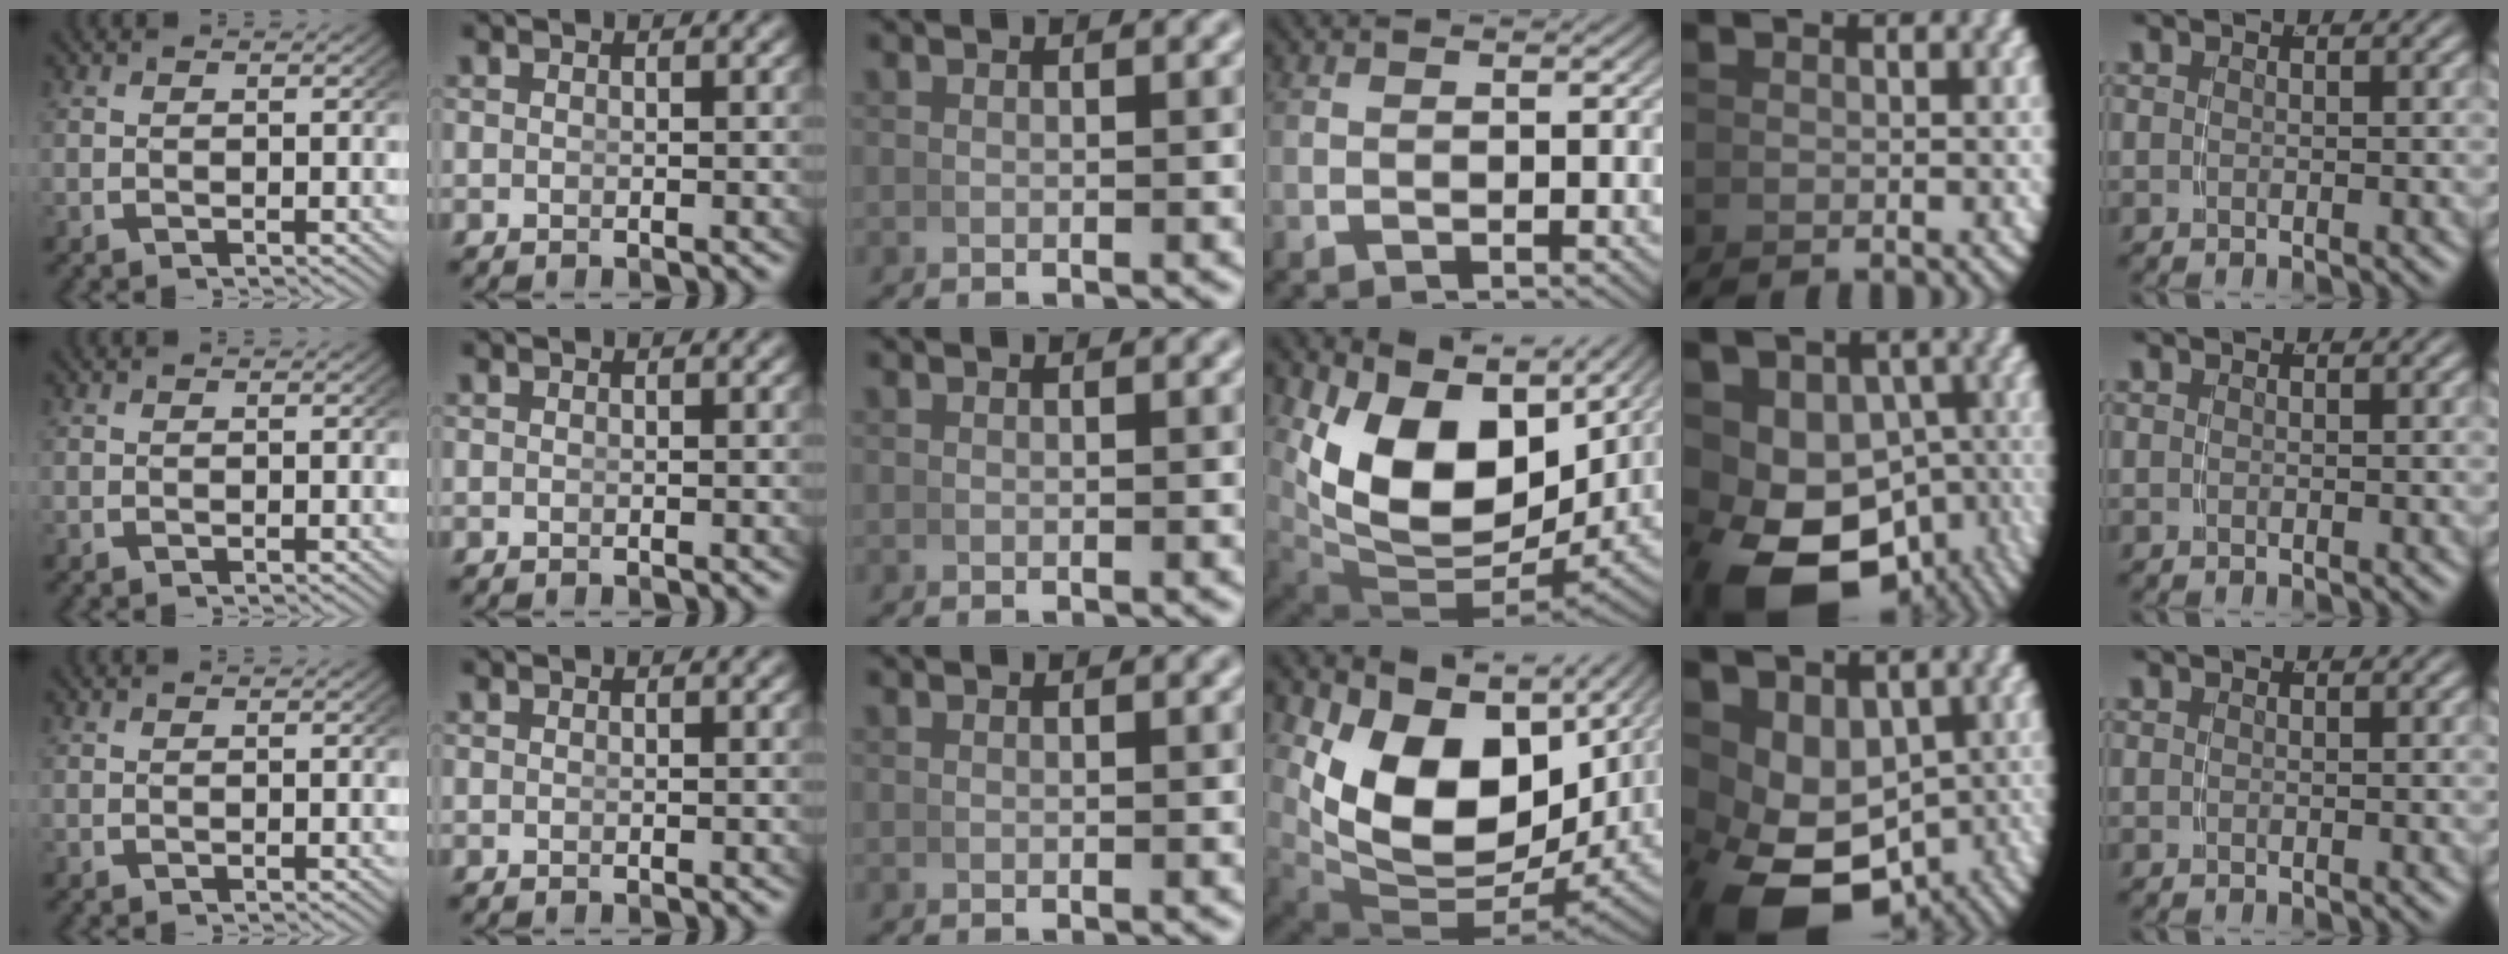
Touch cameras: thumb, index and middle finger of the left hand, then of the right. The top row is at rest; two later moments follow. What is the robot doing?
{"motion": "grasp_and_lifting", "object": "coin"}